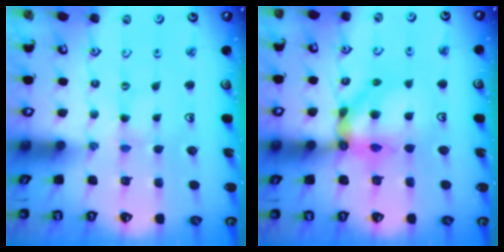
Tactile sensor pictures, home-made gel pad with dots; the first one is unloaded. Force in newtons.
{"total": 12.3, "press": 12.1, "slide": 2.0}